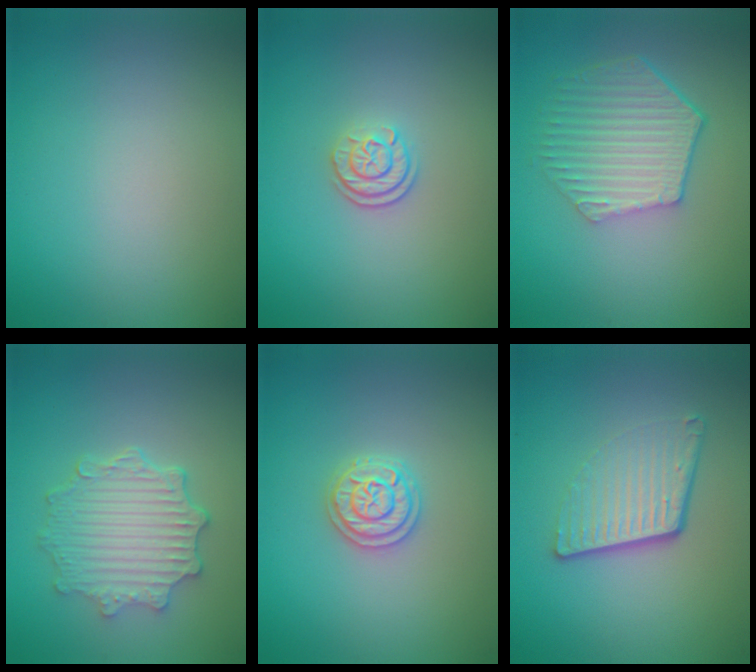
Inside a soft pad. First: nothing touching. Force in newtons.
{"total": 2.1, "press": 1.7, "slide": 1.3}
{"total": 6.0, "press": 4.4, "slide": 4.0}
{"total": 4.8, "press": 3.9, "slide": 2.8}
{"total": 2.3, "press": 2.3, "slide": 0.5}
{"total": 4.3, "press": 2.8, "slide": 3.3}